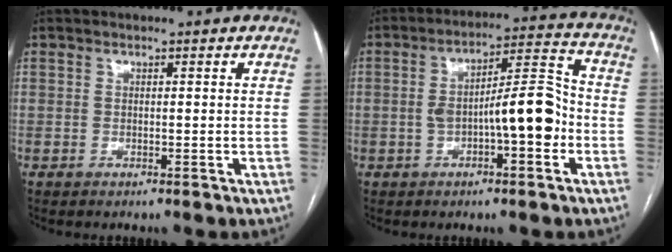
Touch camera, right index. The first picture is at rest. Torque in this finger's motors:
{"motor_torque": [0.38, -0.18, 0.28, 0.07]}